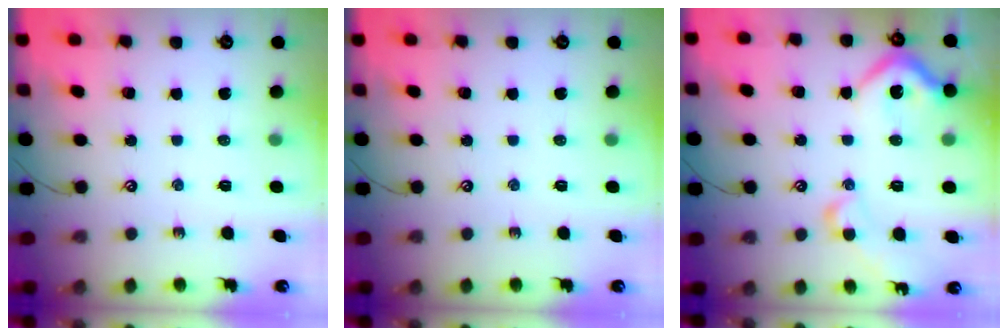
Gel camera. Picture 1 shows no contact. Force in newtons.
{"total": 0.0}
{"total": 10.7, "press": 10.6, "slide": 1.3}